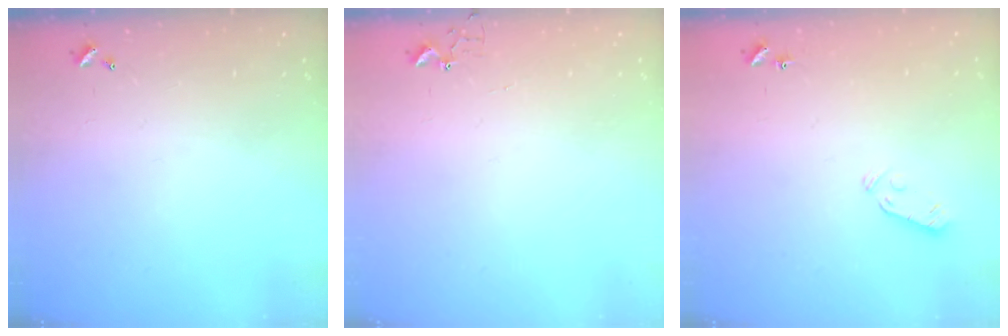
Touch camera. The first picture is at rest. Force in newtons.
{"total": 2.7, "press": 2.7, "slide": 0.3}
{"total": 3.5, "press": 3.5, "slide": 0.4}